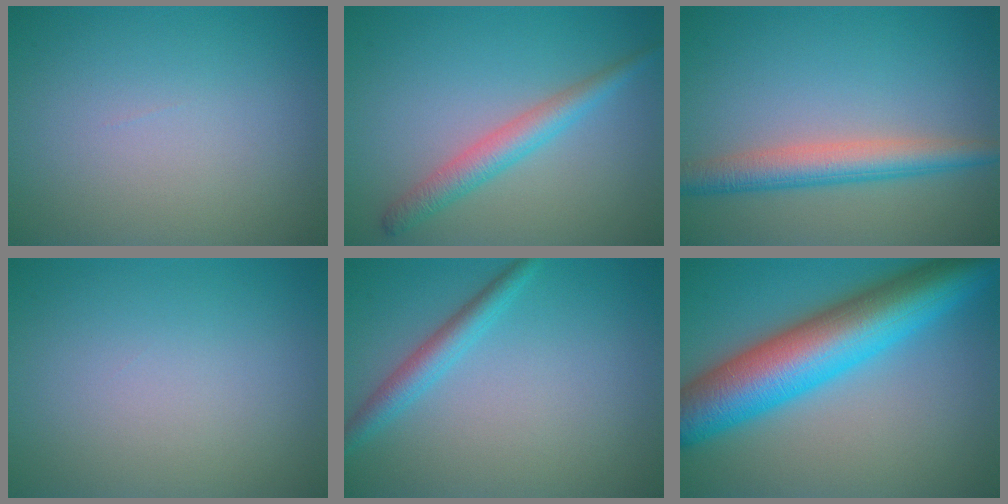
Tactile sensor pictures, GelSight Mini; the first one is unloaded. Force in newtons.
{"total": 3.0, "press": 3.0, "slide": 0.1}
{"total": 4.3, "press": 4.3, "slide": 0.1}
{"total": 0.0}
{"total": 2.4, "press": 2.4, "slide": 0.1}
{"total": 12.1, "press": 12.1, "slide": 0.2}